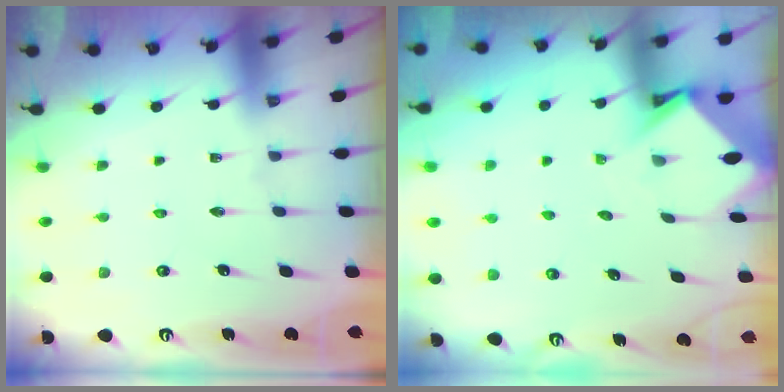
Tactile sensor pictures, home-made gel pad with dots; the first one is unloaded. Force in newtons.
{"total": 3.4, "press": 3.4, "slide": 0.2}